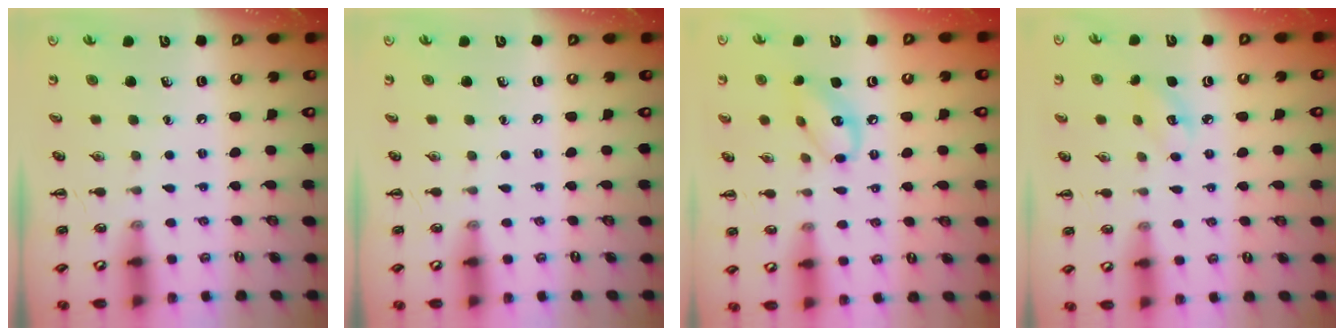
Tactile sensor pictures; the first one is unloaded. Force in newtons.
{"total": 0.0}
{"total": 8.9, "press": 8.7, "slide": 1.6}
{"total": 3.7, "press": 3.6, "slide": 0.8}